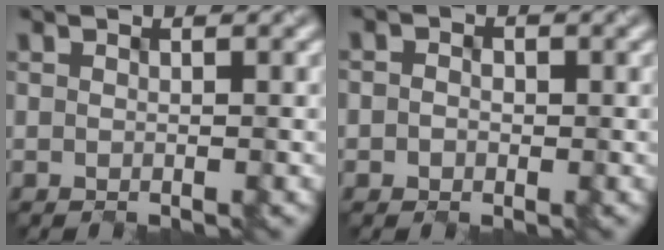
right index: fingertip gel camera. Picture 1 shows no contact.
{"total": 1.9, "force": [-0.1, 1.7, 0.9], "torque": [-0.010, 0.004, -0.010]}